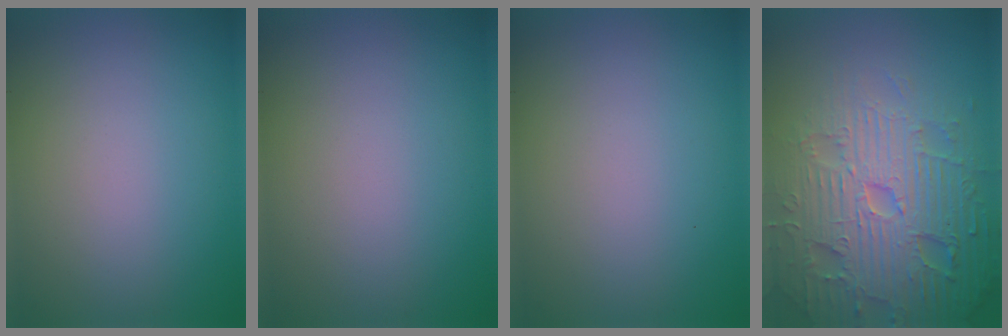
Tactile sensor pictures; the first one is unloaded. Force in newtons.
{"total": 0.0}
{"total": 0.0}
{"total": 7.9, "press": 7.7, "slide": 1.8}